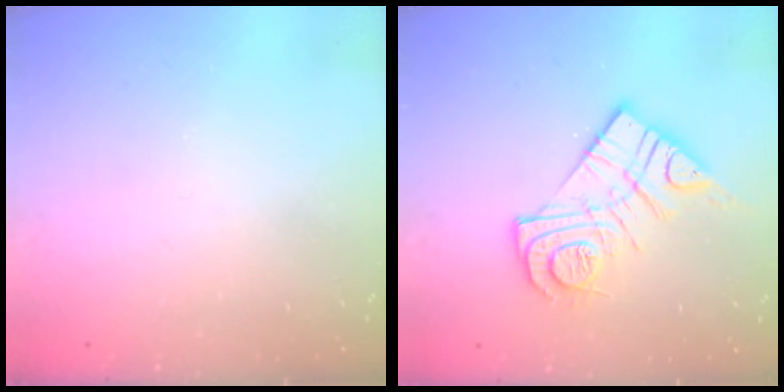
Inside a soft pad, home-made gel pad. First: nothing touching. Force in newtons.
{"total": 14.7, "press": 14.7, "slide": 1.3}